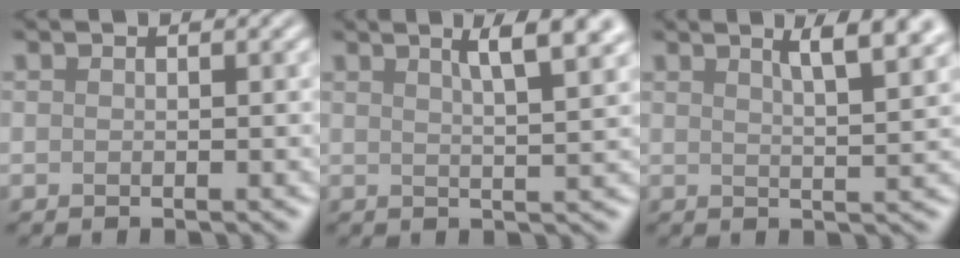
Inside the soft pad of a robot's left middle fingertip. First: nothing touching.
{"total": 5.7, "force": [3.2, 1.5, 4.5], "torque": [-0.036, 0.021, 0.025]}
{"total": 6.2, "force": [3.7, 1.9, 4.6], "torque": [-0.032, 0.023, 0.029]}